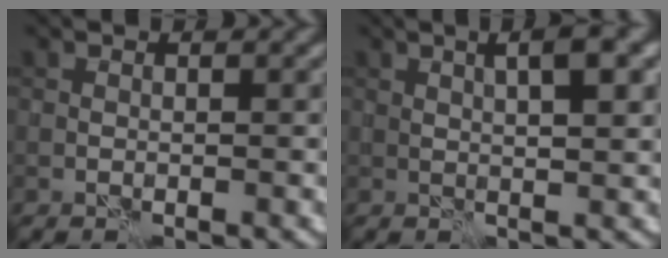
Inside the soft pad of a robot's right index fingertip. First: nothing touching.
{"total": 3.9, "force": [1.4, 0.8, 3.5], "torque": [-0.046, 0.005, 0.020]}